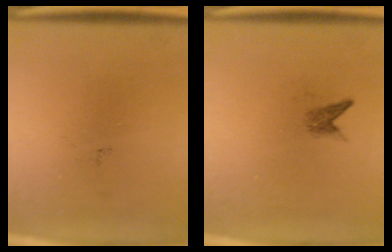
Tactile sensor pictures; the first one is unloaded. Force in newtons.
{"total": 1.3}